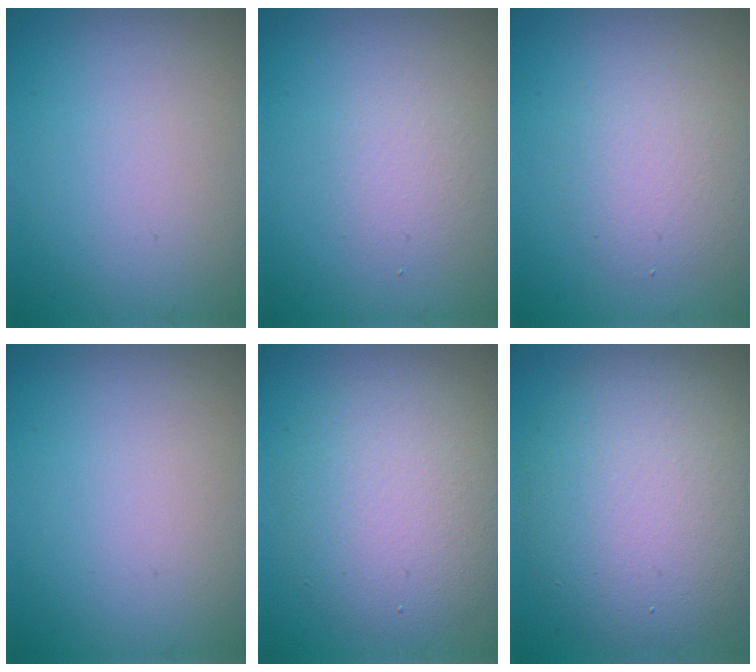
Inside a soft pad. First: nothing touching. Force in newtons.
{"total": 1.6, "press": 1.6, "slide": 0.2}
{"total": 2.7, "press": 2.7, "slide": 0.1}
{"total": 0.0}
{"total": 6.1, "press": 6.1, "slide": 0.1}
{"total": 9.3, "press": 9.3, "slide": 0.5}